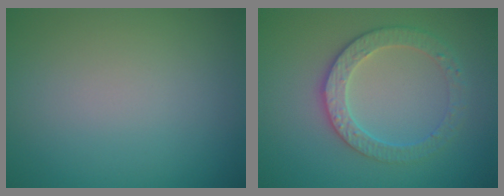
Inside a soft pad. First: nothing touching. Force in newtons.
{"total": 3.3, "press": 3.1, "slide": 1.2}